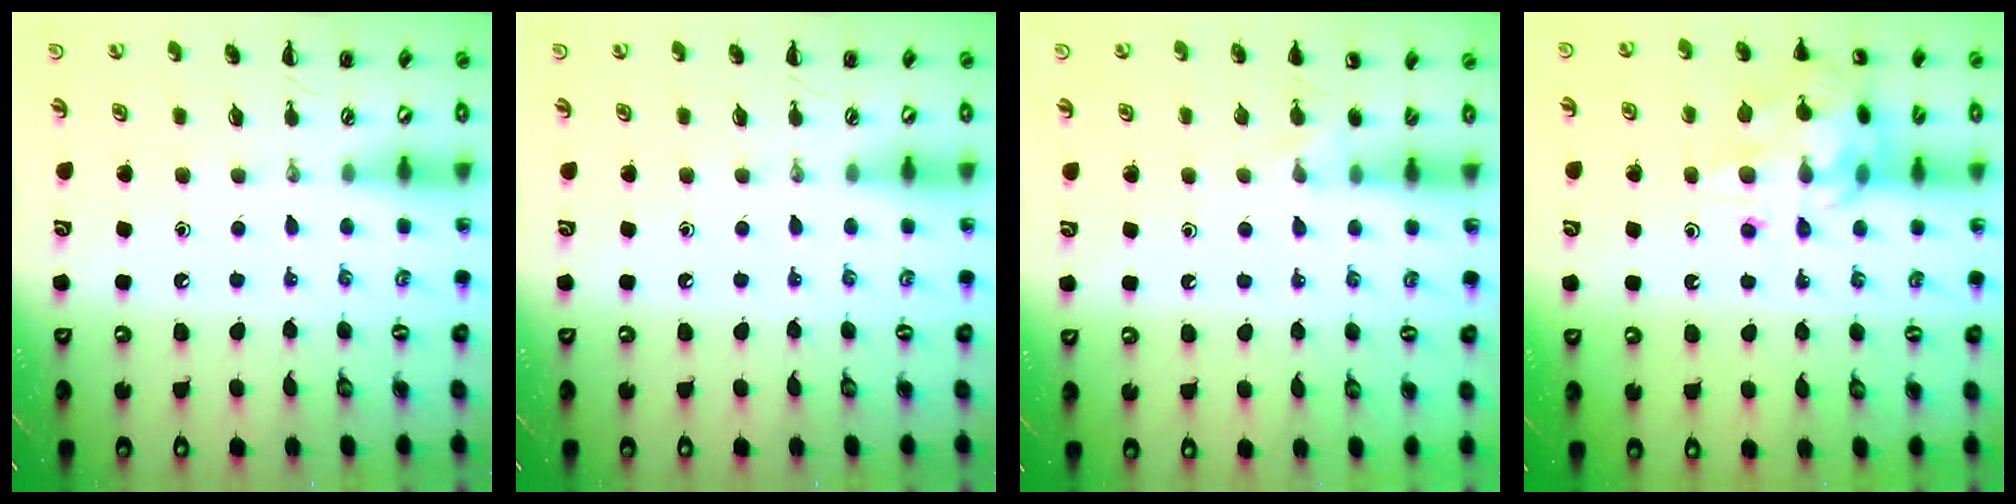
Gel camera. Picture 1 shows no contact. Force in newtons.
{"total": 0.0}
{"total": 4.8, "press": 4.5, "slide": 1.6}
{"total": 15.3, "press": 15.1, "slide": 2.2}